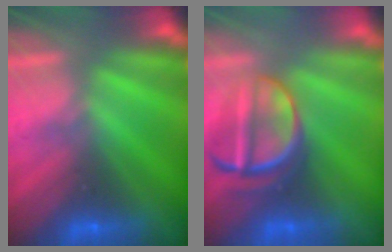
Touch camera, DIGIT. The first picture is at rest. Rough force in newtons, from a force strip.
{"total": 3.7}